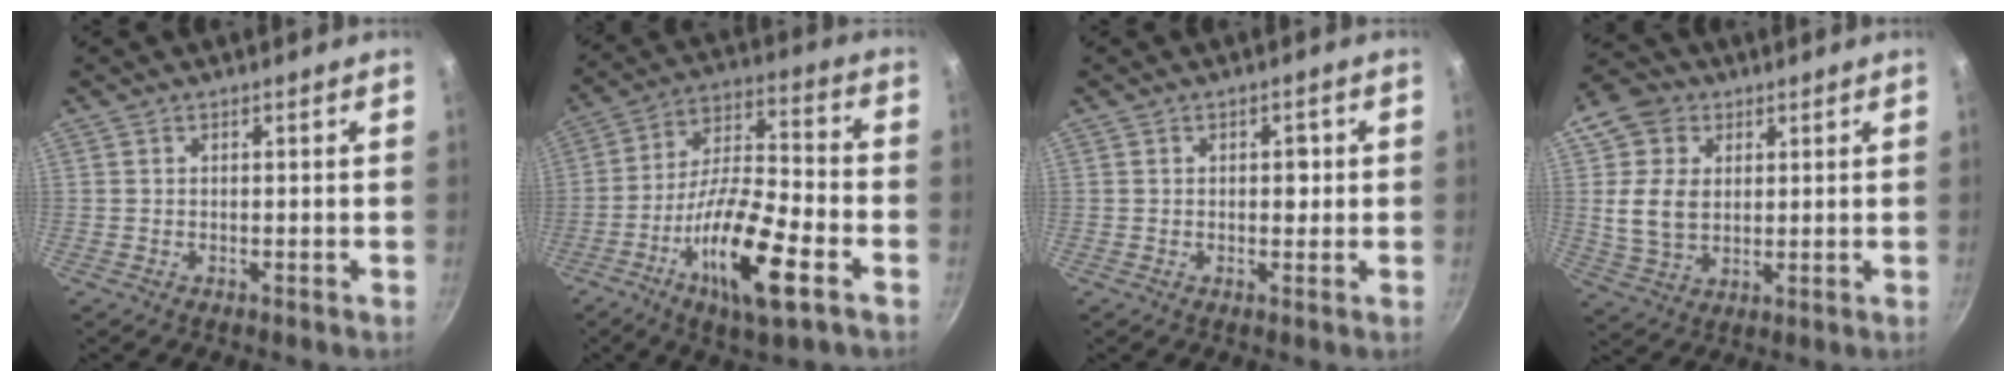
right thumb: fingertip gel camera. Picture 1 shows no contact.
{"total": 18.5, "force": [-8.0, 5.5, 15.8], "torque": [-0.275, 0.036, -0.148]}
{"total": 2.3, "force": [0.3, 1.6, 1.7], "torque": [-0.009, 0.002, 0.003]}
{"total": 11.3, "force": [2.7, 8.8, 6.6], "torque": [-0.097, -0.008, 0.047]}